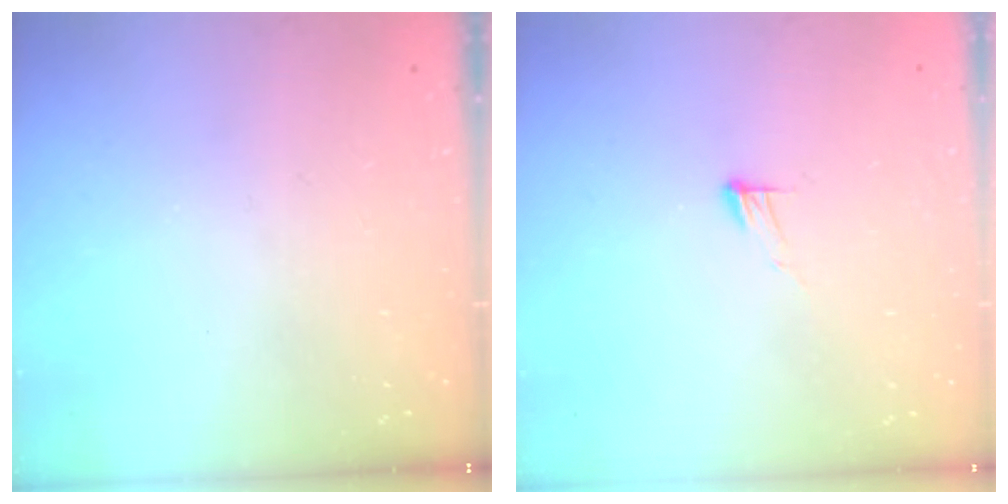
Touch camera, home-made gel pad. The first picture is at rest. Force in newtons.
{"total": 4.2, "press": 4.2, "slide": 0.4}